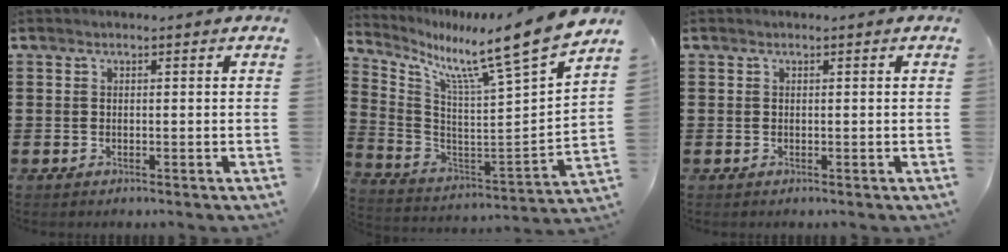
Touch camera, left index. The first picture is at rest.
{"total": 10.8, "force": [9.2, -0.9, 5.5], "torque": [-0.121, -0.088, 0.134]}
{"total": 0.0}